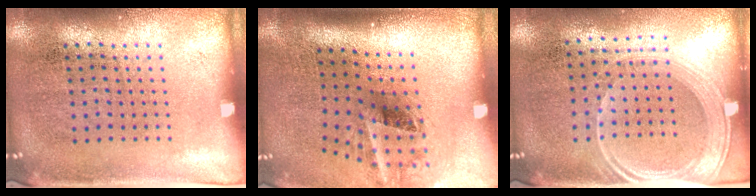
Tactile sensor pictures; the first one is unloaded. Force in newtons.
{"total": 2.0, "press": 1.2, "slide": 1.6}
{"total": 2.0, "press": 1.7, "slide": 1.1}